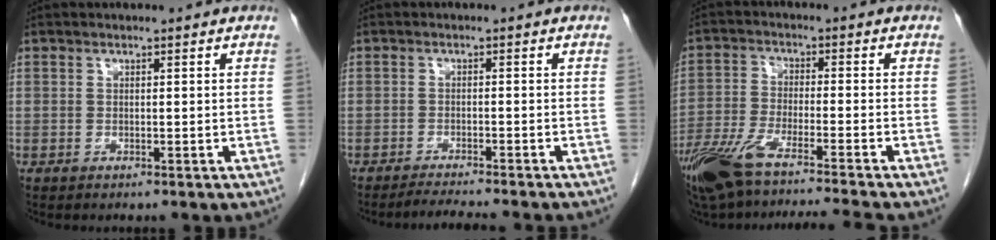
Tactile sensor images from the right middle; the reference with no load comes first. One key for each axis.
{"total": 5.2, "fx": -4.8, "fy": -0.6, "fz": 2.0, "tx": -0.028, "ty": -0.015, "tz": -0.073}
{"total": 14.9, "fx": -12.0, "fy": -0.2, "fz": 8.7, "tx": -0.170, "ty": -0.032, "tz": -0.207}